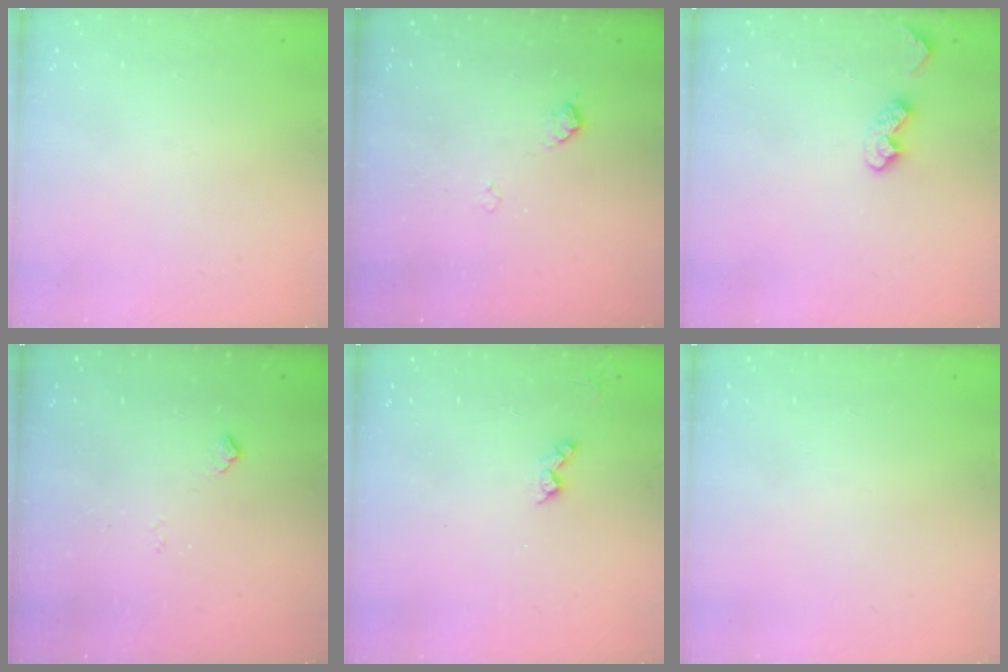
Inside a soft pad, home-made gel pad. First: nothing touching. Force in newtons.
{"total": 6.2, "press": 6.1, "slide": 0.8}
{"total": 5.4, "press": 5.3, "slide": 0.7}
{"total": 6.1, "press": 6.1, "slide": 0.7}
{"total": 4.0, "press": 4.0, "slide": 0.6}
{"total": 0.0}